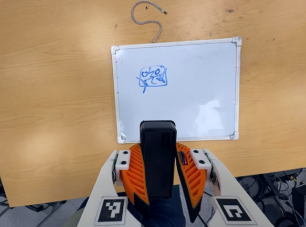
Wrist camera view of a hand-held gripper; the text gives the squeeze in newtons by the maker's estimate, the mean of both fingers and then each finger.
{"total": 9.8, "left": 8.1, "right": 11.4}